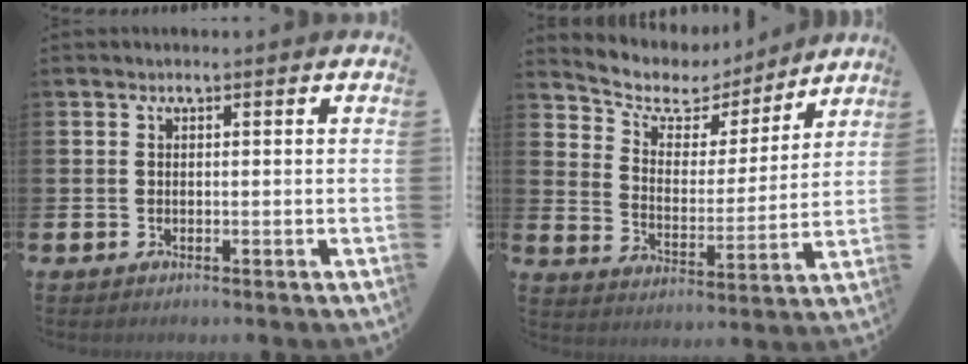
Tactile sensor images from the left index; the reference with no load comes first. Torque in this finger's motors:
{"motor_torque": [1.07, -1.07, 0.28, 0.02]}